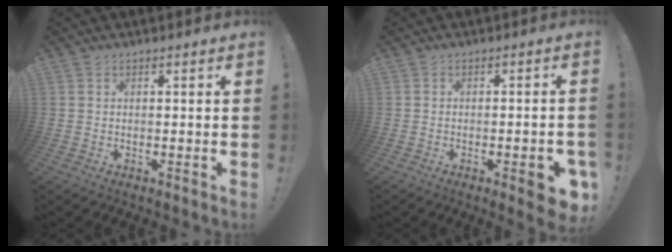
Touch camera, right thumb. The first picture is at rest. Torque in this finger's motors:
{"motor_torque": [0.74, 0.96, 0.95, -0.54, 0.28]}